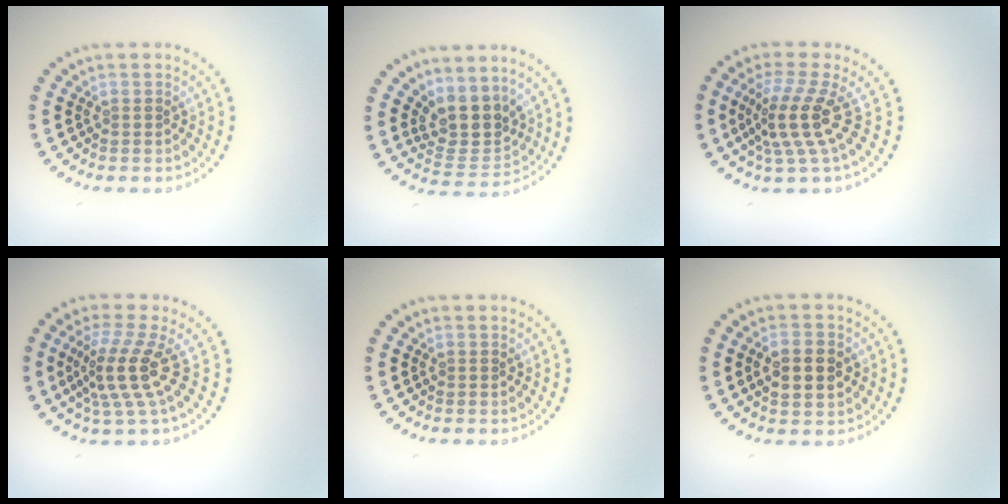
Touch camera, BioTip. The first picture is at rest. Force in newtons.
{"total": 3.9, "press": 3.1, "slide": 2.4}
{"total": 4.1, "press": 2.8, "slide": 3.1}
{"total": 4.1, "press": 2.9, "slide": 3.0}
{"total": 0.0}
{"total": 4.3, "press": 4.3, "slide": 0.1}